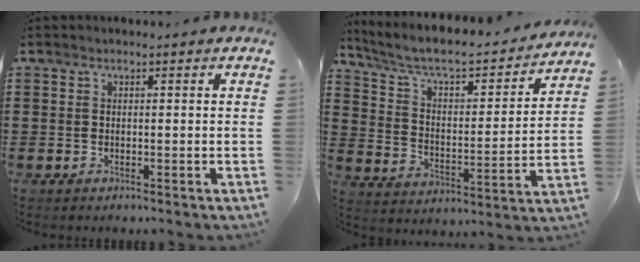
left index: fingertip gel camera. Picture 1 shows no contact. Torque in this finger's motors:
{"motor_torque": [1.32, -0.82, 0.29, 0.10]}